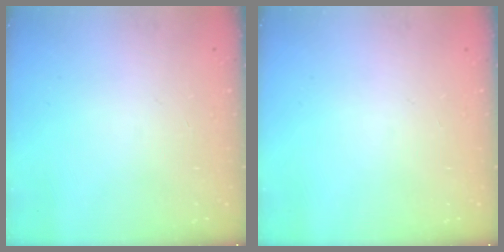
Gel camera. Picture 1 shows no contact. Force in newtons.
{"total": 0.0}